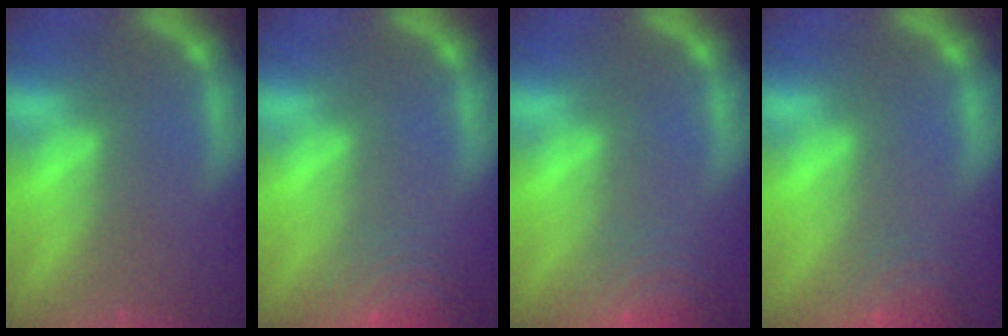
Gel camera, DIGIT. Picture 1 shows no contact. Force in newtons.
{"total": 9.1}
{"total": 9.1}
{"total": 5.6}